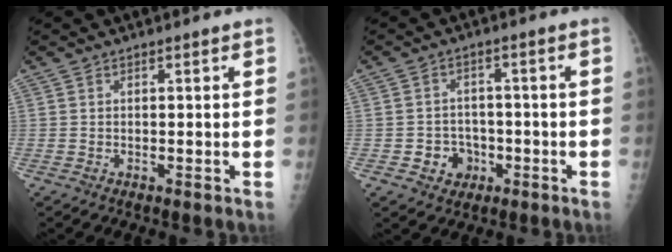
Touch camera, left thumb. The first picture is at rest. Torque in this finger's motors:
{"motor_torque": [-0.15, 0.15, 0.18, 0.15, 0.00]}